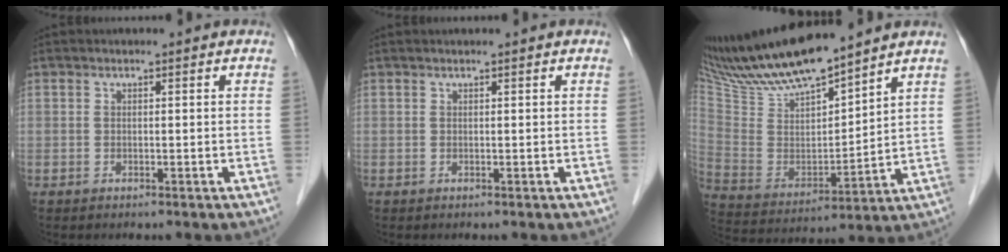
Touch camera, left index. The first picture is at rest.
{"total": 1.8, "force": [-1.7, -0.5, -0.4], "torque": [0.009, -0.004, -0.026]}
{"total": 15.2, "force": [13.6, 1.0, 6.8], "torque": [-0.135, -0.010, 0.271]}